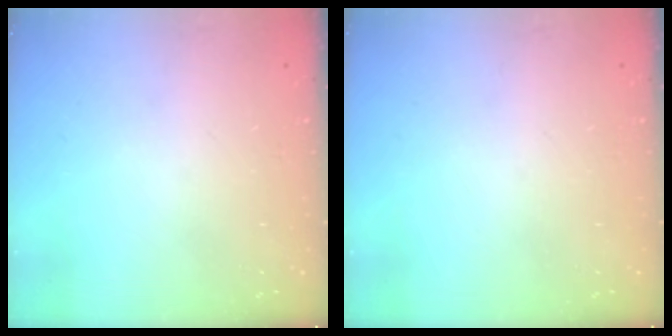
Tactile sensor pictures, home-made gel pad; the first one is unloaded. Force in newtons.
{"total": 0.0}